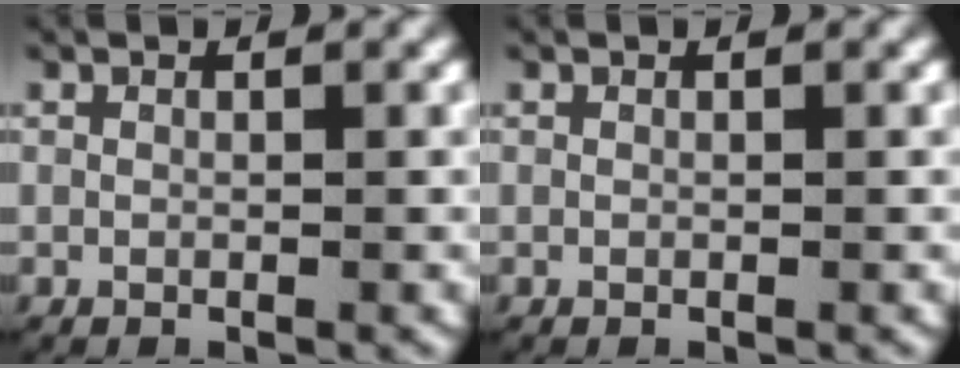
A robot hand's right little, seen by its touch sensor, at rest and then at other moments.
{"total": 0.0}